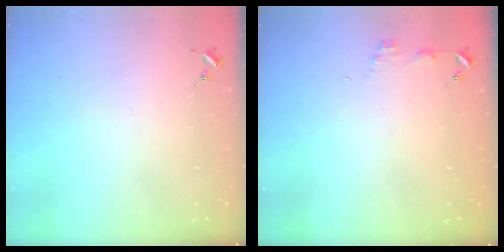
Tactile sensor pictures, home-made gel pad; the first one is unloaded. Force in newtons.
{"total": 4.6, "press": 4.5, "slide": 0.4}